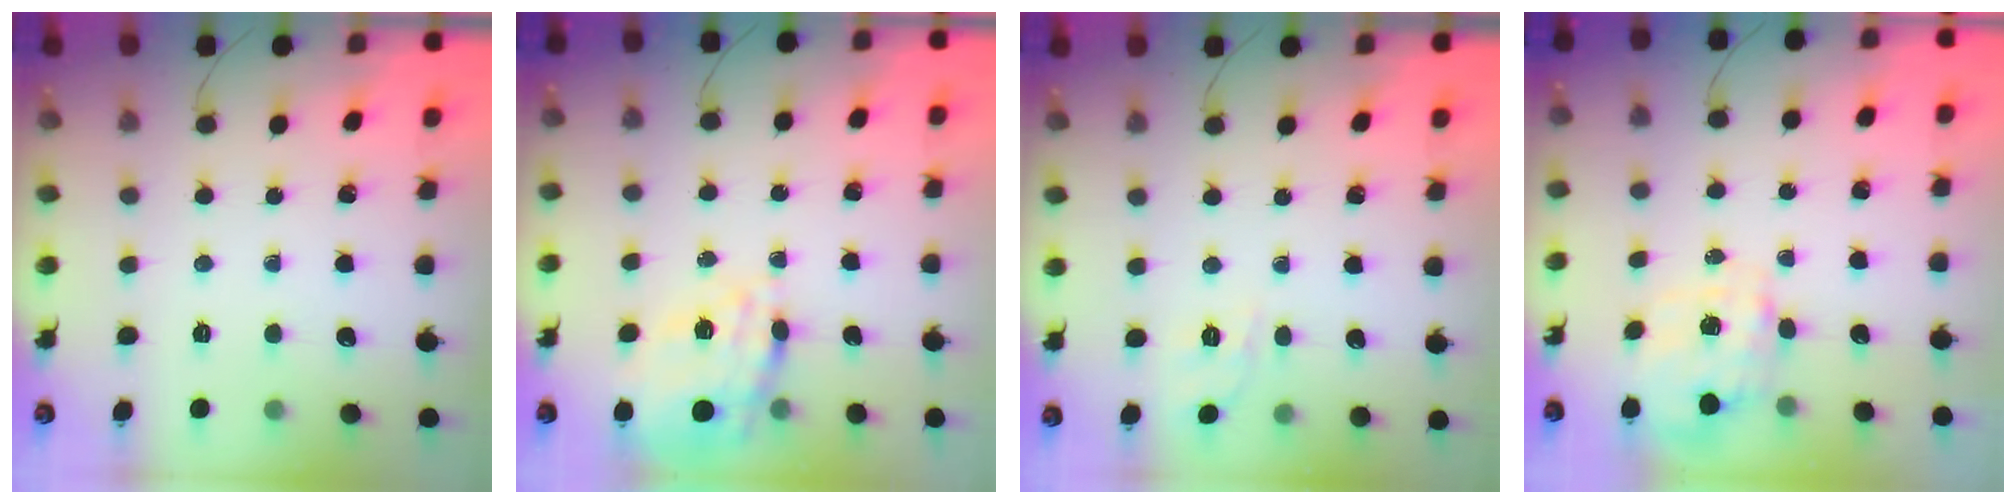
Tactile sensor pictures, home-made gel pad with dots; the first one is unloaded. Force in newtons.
{"total": 18.5, "press": 18.2, "slide": 3.7}
{"total": 1.9, "press": 0.8, "slide": 1.6}
{"total": 3.9, "press": 3.9, "slide": 0.8}